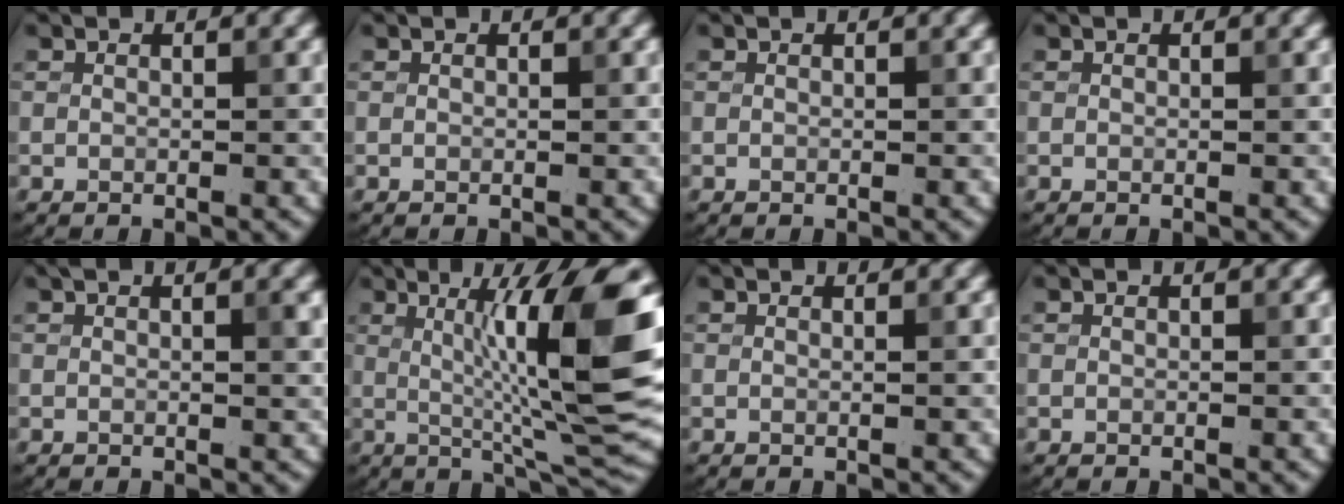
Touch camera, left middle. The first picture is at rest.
{"total": 0.0}
{"total": 0.0}
{"total": 0.0}
{"total": 1.7, "force": [0.6, 0.4, 1.6], "torque": [-0.018, 0.002, 0.007]}
{"total": 11.8, "force": [1.8, 2.0, 11.5], "torque": [-0.162, 0.003, 0.036]}
{"total": 0.6, "force": [0.1, 0.3, 0.5], "torque": [0.001, -0.001, -0.002]}
{"total": 0.0}